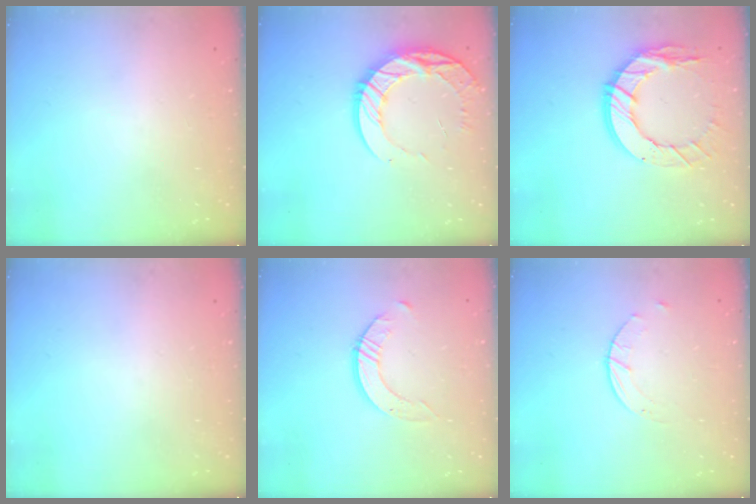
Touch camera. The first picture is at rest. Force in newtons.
{"total": 14.7, "press": 14.6, "slide": 1.3}
{"total": 14.3, "press": 14.2, "slide": 1.4}
{"total": 0.0}
{"total": 2.5, "press": 2.5, "slide": 0.3}
{"total": 2.0, "press": 2.0, "slide": 0.3}